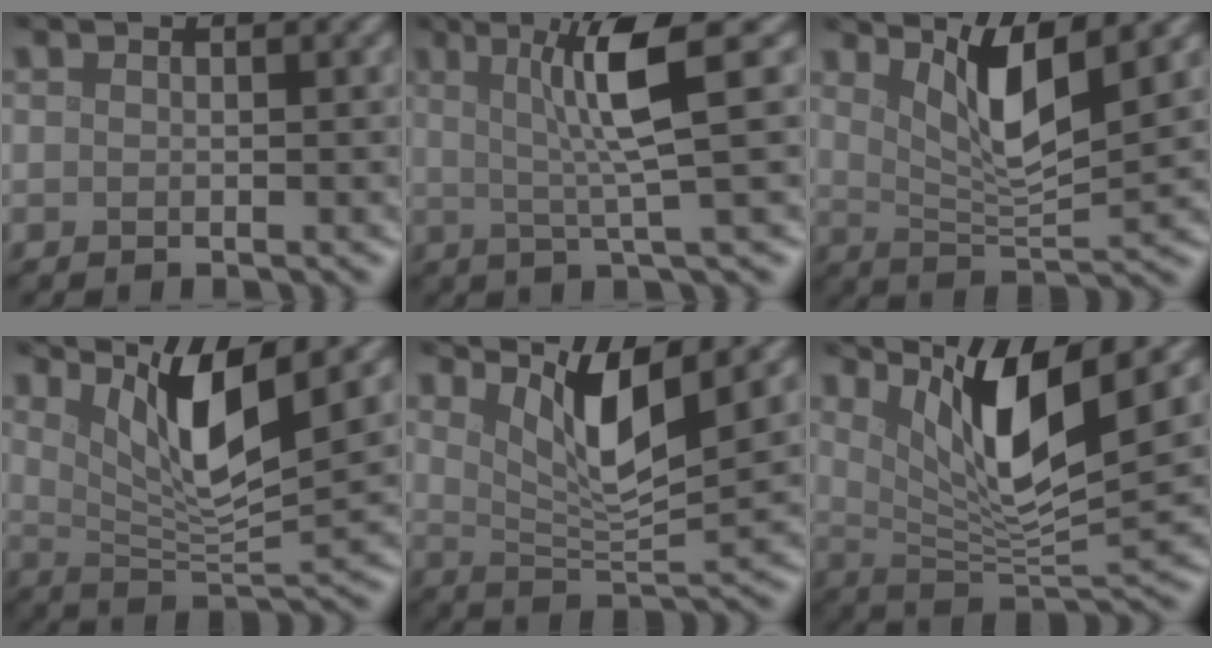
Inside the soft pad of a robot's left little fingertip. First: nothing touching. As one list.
[{"total": 6.2, "force": [1.5, 0.6, 5.9], "torque": [-0.104, 0.005, 0.031]}, {"total": 5.9, "force": [3.2, 1.2, 4.9], "torque": [-0.085, -0.009, 0.059]}, {"total": 7.1, "force": [3.7, 1.5, 5.9], "torque": [-0.101, -0.007, 0.069]}, {"total": 6.2, "force": [3.4, 1.3, 5.0], "torque": [-0.087, -0.008, 0.064]}, {"total": 9.0, "force": [4.2, 2.0, 7.7], "torque": [-0.128, -0.011, 0.080]}]